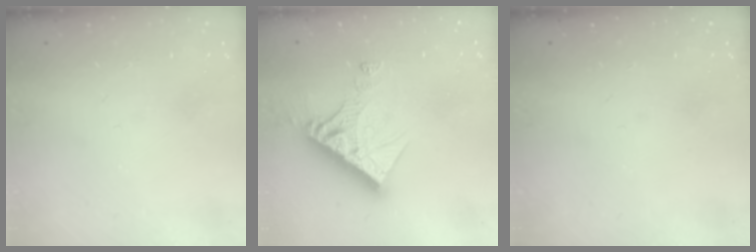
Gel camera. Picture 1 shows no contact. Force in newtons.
{"total": 13.2, "press": 13.1, "slide": 1.2}
{"total": 0.0}